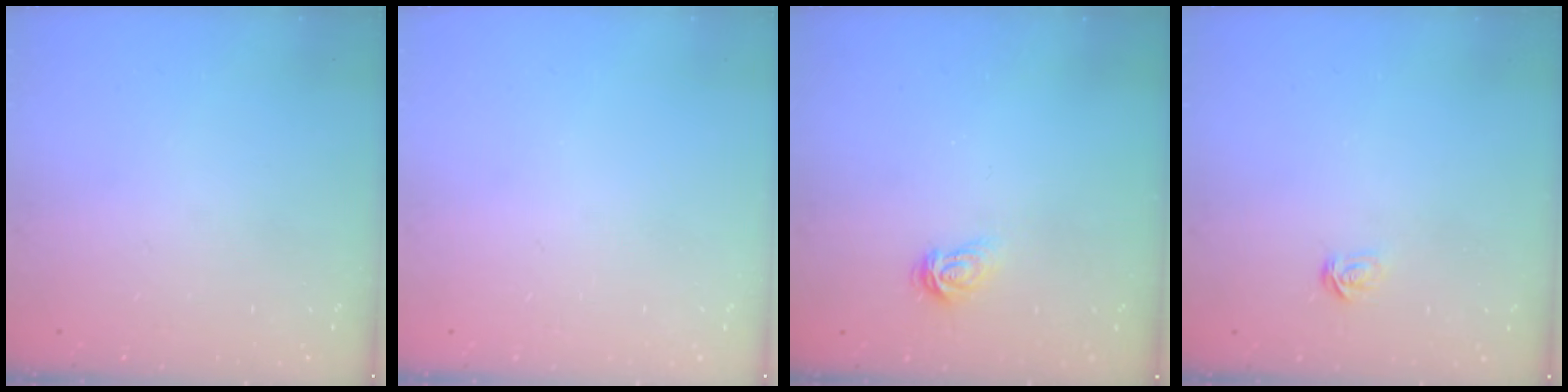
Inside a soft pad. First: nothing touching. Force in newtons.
{"total": 0.0}
{"total": 4.4, "press": 4.4, "slide": 0.5}
{"total": 2.3, "press": 2.3, "slide": 0.1}